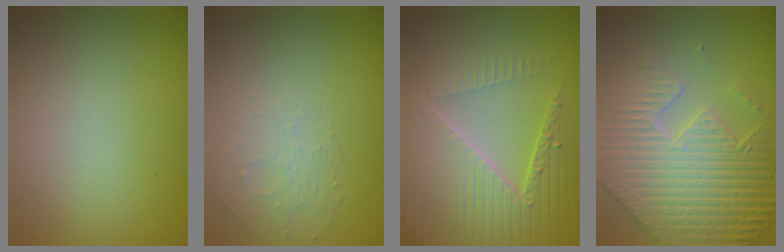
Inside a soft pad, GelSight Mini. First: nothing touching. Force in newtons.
{"total": 1.4, "press": 0.7, "slide": 1.2}
{"total": 6.6, "press": 5.2, "slide": 4.1}
{"total": 8.2, "press": 6.4, "slide": 5.1}